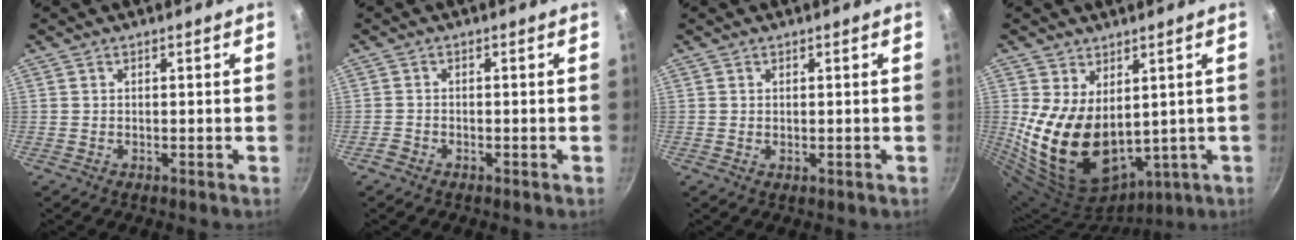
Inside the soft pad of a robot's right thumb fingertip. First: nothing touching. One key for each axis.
{"total": 1.5, "fx": -1.1, "fy": 0.8, "fz": 0.5, "tx": -0.021, "ty": 0.011, "tz": -0.025}
{"total": 0.5, "fx": 0.2, "fy": 0.2, "fz": 0.5, "tx": -0.005, "ty": -0.005, "tz": 0.001}
{"total": 16.2, "fx": 1.1, "fy": 10.2, "fz": 12.6, "tx": -0.213, "ty": -0.029, "tz": 0.052}